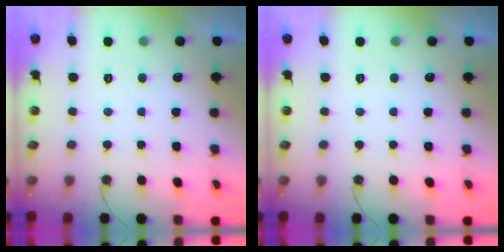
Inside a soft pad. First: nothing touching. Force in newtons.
{"total": 0.0}